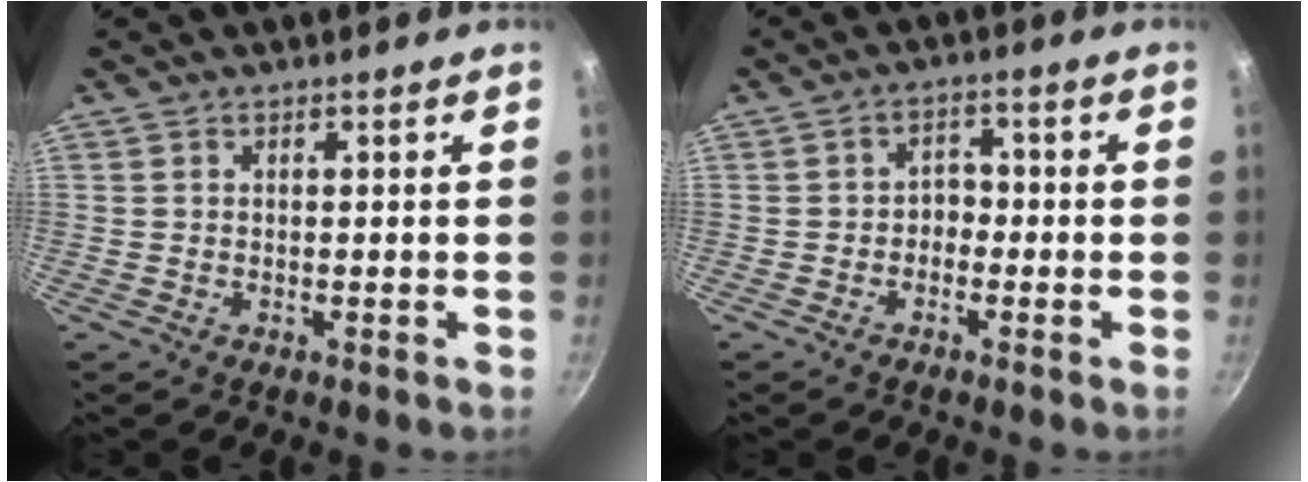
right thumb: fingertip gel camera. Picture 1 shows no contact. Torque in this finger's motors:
{"motor_torque": [-0.15, -0.47, 0.11, 0.12, -0.02]}